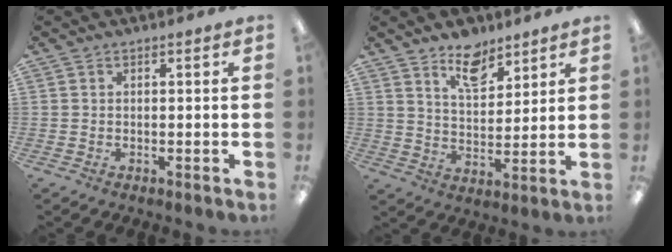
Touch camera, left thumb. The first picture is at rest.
{"total": 9.8, "force": [7.5, 4.6, 4.3], "torque": [-0.058, -0.043, 0.132]}